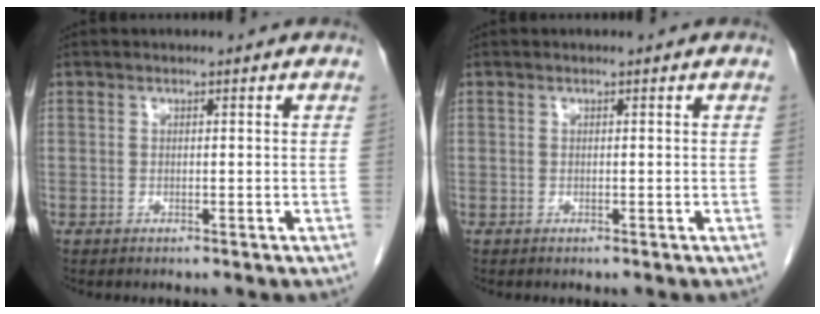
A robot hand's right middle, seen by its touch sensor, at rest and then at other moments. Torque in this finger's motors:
{"motor_torque": [0.00, 0.00, 0.00, 0.00]}